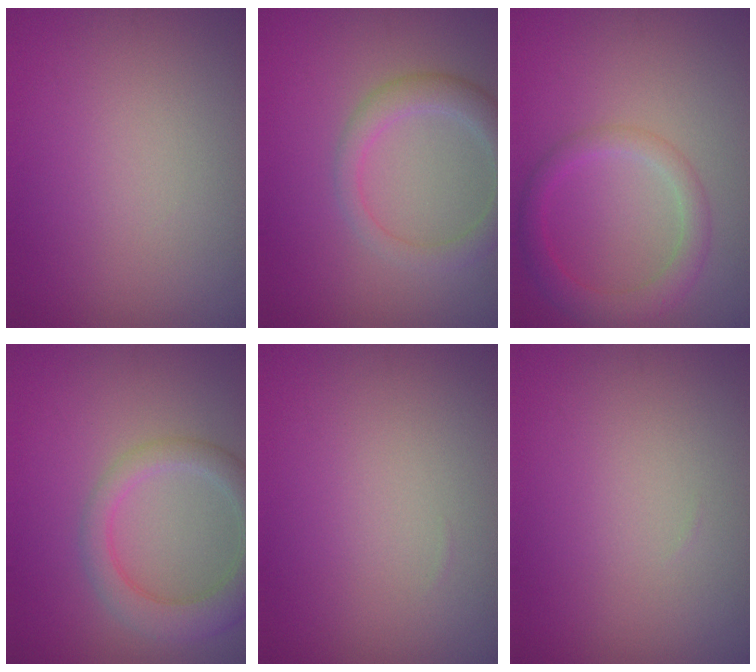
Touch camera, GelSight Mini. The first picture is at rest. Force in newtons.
{"total": 3.1, "press": 3.1, "slide": 0.2}
{"total": 3.0, "press": 3.0, "slide": 0.2}
{"total": 4.1, "press": 4.1, "slide": 0.2}
{"total": 0.0}
{"total": 0.0}